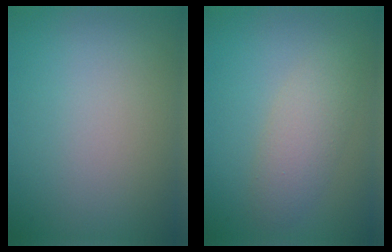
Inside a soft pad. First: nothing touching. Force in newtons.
{"total": 3.0, "press": 3.0, "slide": 0.1}